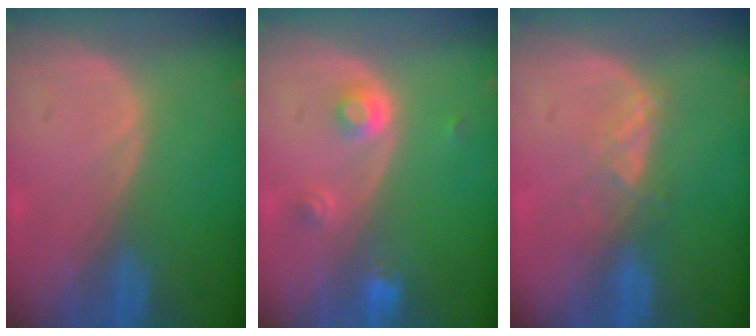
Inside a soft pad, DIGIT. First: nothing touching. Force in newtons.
{"total": 3.1, "press": 2.8, "slide": 1.2}
{"total": 2.9, "press": 2.8, "slide": 0.7}